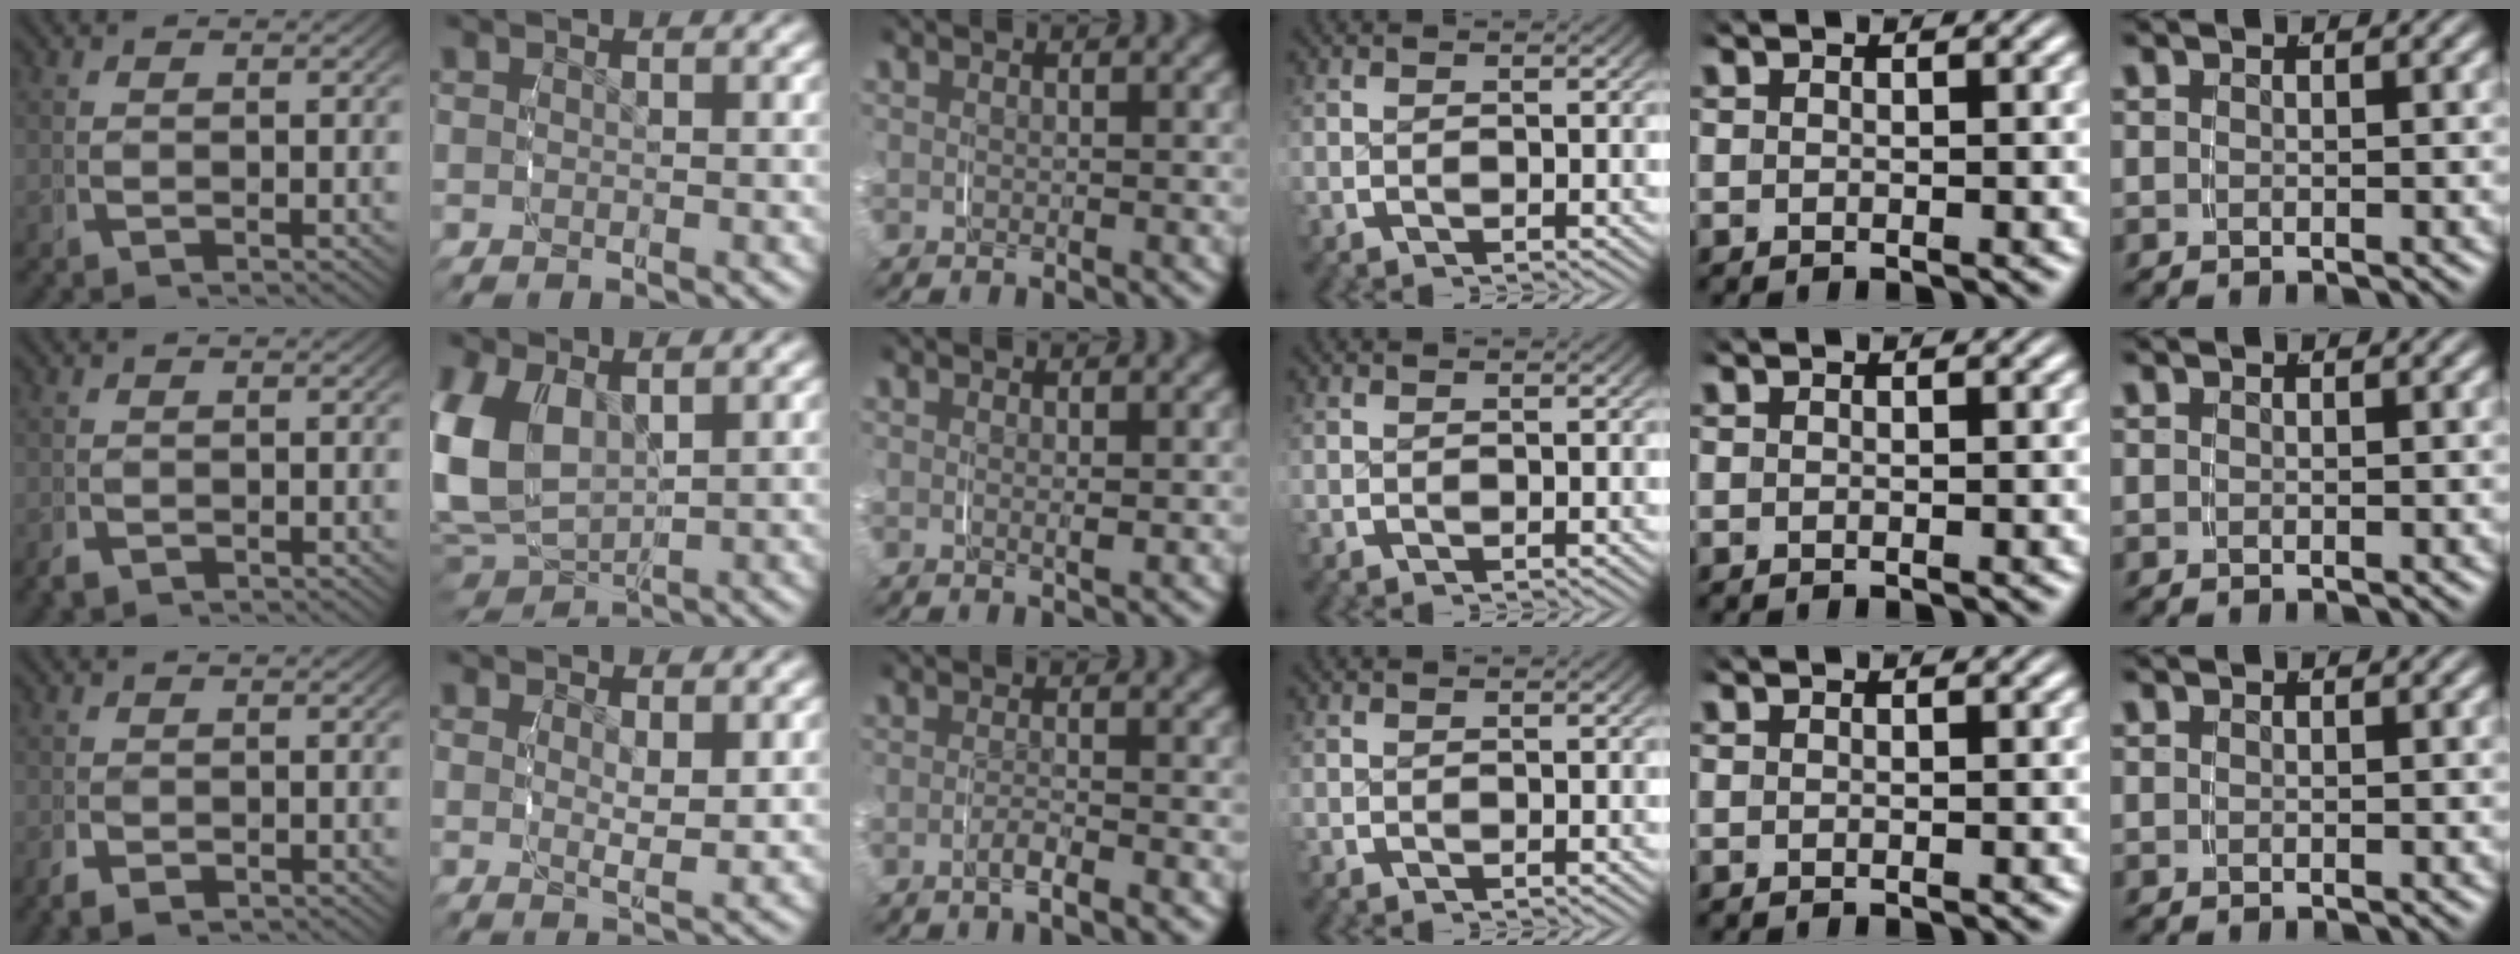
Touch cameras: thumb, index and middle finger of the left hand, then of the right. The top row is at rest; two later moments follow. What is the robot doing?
{"motion": "grasp_and_lifting", "object": "toothpaste"}